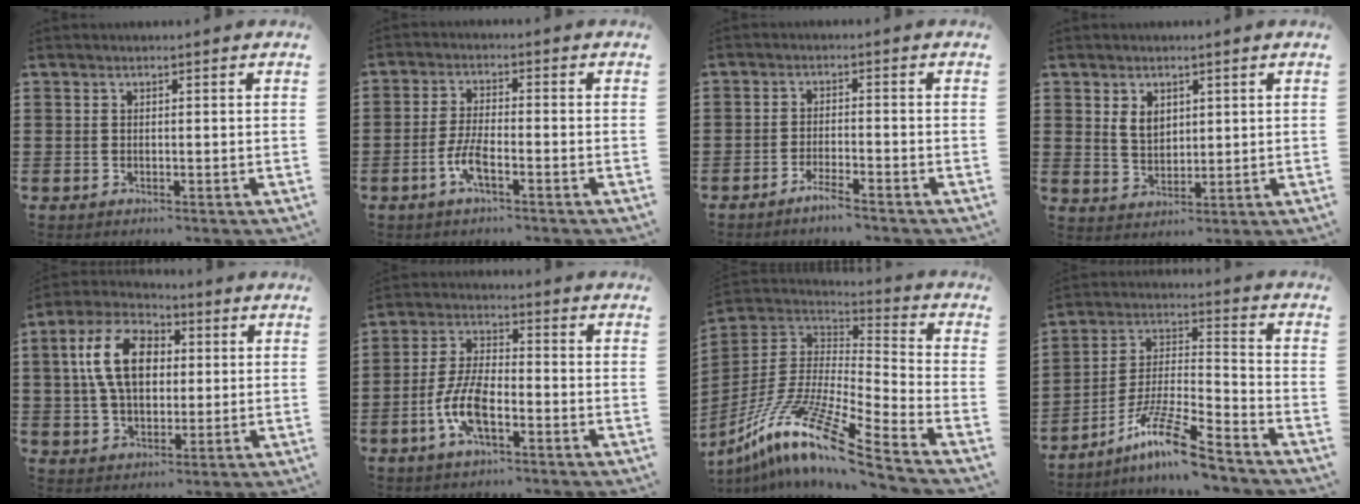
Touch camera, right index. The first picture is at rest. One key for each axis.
{"total": 4.7, "fx": -2.2, "fy": 1.1, "fz": 4.0, "tx": -0.095, "ty": -0.006, "tz": -0.048}
{"total": 2.8, "fx": -2.5, "fy": -0.1, "fz": 1.2, "tx": -0.021, "ty": 0.003, "tz": -0.048}
{"total": 3.5, "fx": 1.6, "fy": 2.4, "fz": 2.1, "tx": -0.048, "ty": 0.010, "tz": 0.029}
{"total": 11.6, "fx": 1.8, "fy": 7.2, "fz": 8.9, "tx": -0.197, "ty": 0.010, "tz": 0.026}
{"total": 8.0, "fx": -3.1, "fy": 3.1, "fz": 6.7, "tx": -0.159, "ty": -0.006, "tz": -0.064}
{"total": 13.9, "fx": -9.8, "fy": 1.3, "fz": 9.7, "tx": -0.205, "ty": 0.001, "tz": -0.195}
{"total": 11.7, "fx": -9.1, "fy": 1.1, "fz": 7.4, "tx": -0.149, "ty": 0.011, "tz": -0.179}